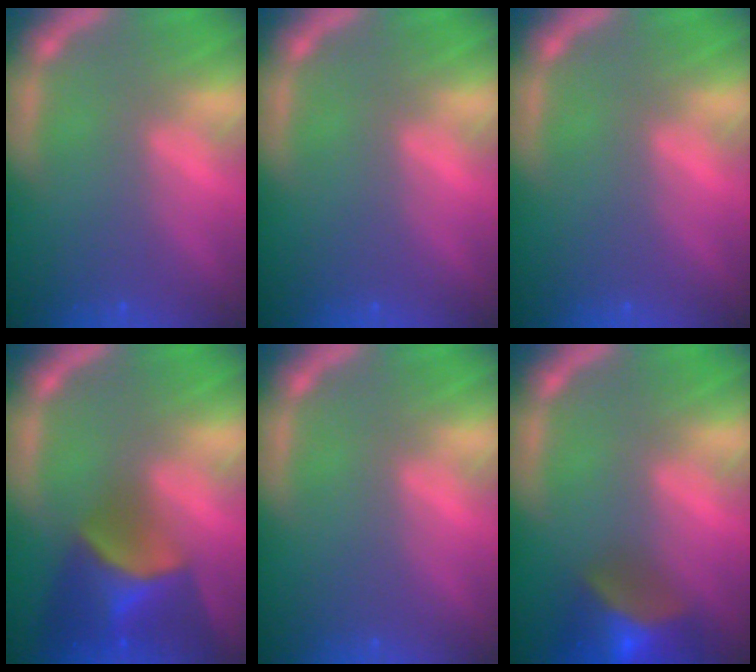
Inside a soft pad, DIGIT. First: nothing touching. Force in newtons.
{"total": 0.0}
{"total": 0.0}
{"total": 7.9}
{"total": 0.0}
{"total": 7.5}